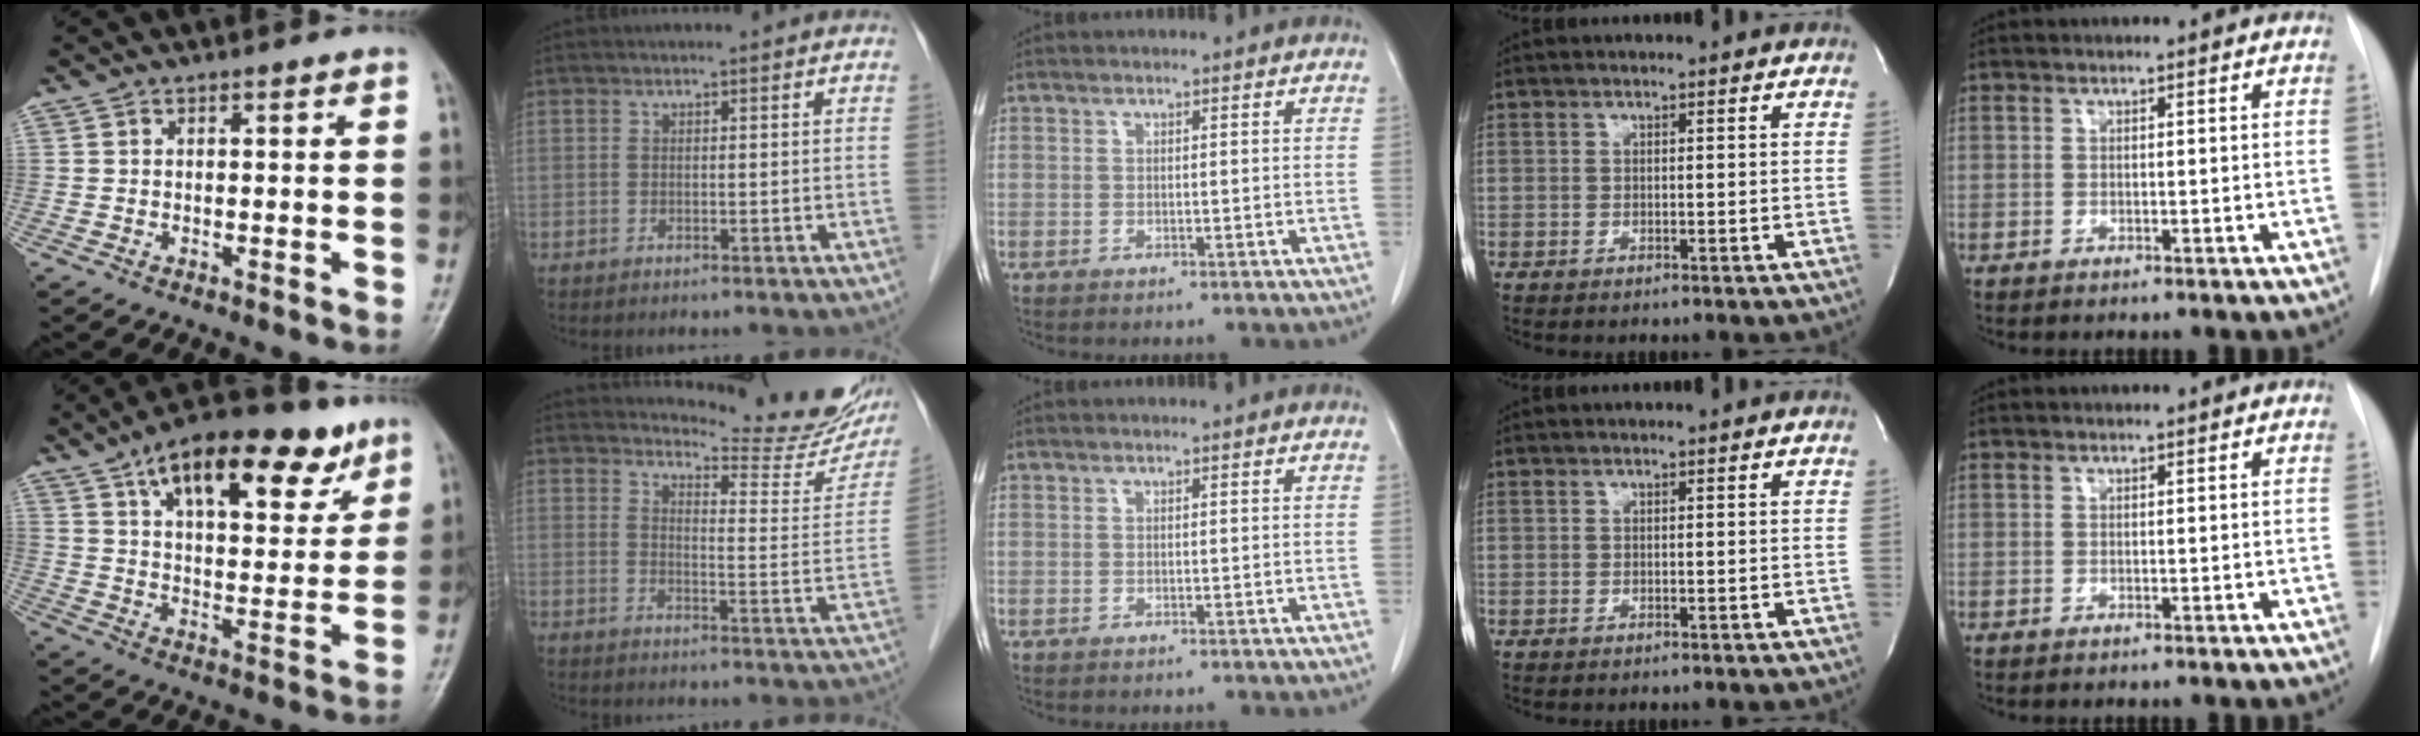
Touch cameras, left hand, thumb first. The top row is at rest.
{"thumb": {"total": 21.3, "force": [12.4, 9.5, 14.5], "torque": [-0.184, -0.025, 0.193]}, "index": {"total": 16.1, "force": [15.4, 2.1, 4.5], "torque": [-0.051, -0.080, 0.170]}}